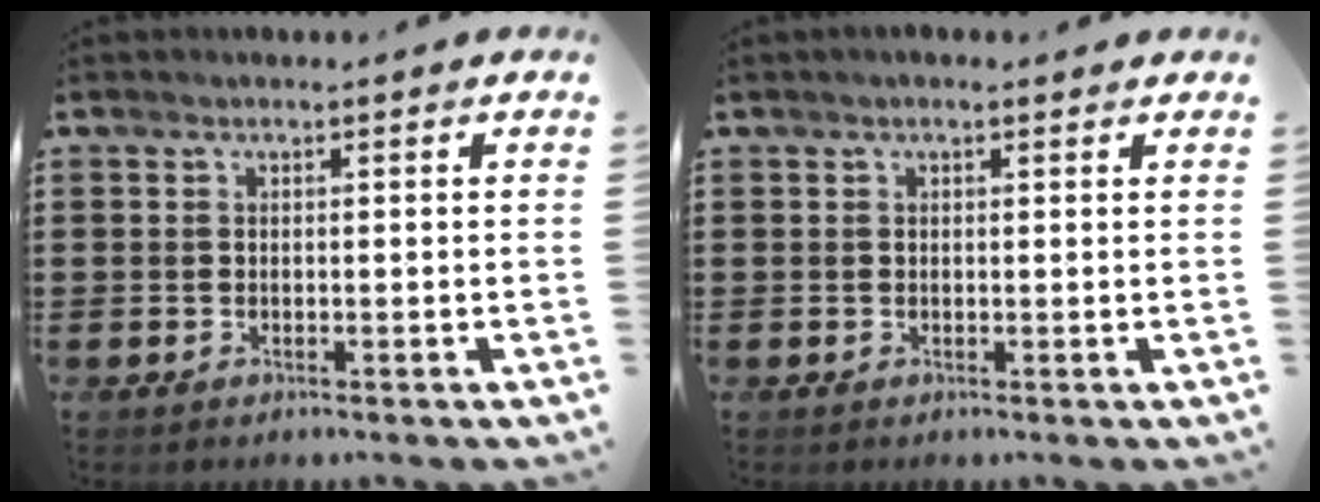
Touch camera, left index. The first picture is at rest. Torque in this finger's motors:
{"motor_torque": [0.04, -0.03, 0.00, -0.03]}